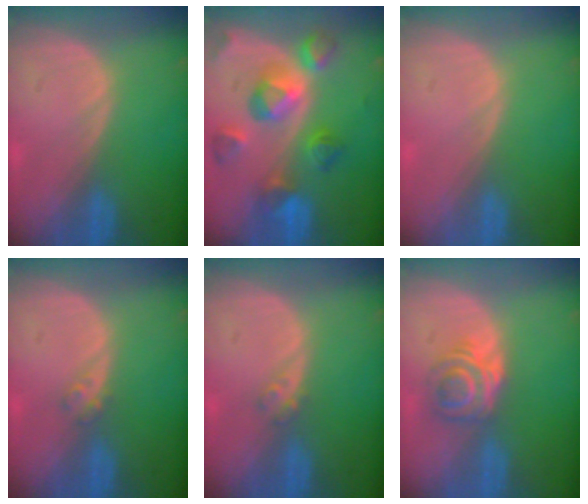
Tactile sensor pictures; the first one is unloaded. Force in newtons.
{"total": 10.4, "press": 9.3, "slide": 4.7}
{"total": 0.0}
{"total": 1.6, "press": 1.4, "slide": 0.8}
{"total": 1.6, "press": 1.4, "slide": 0.8}
{"total": 6.1, "press": 5.0, "slide": 3.5}